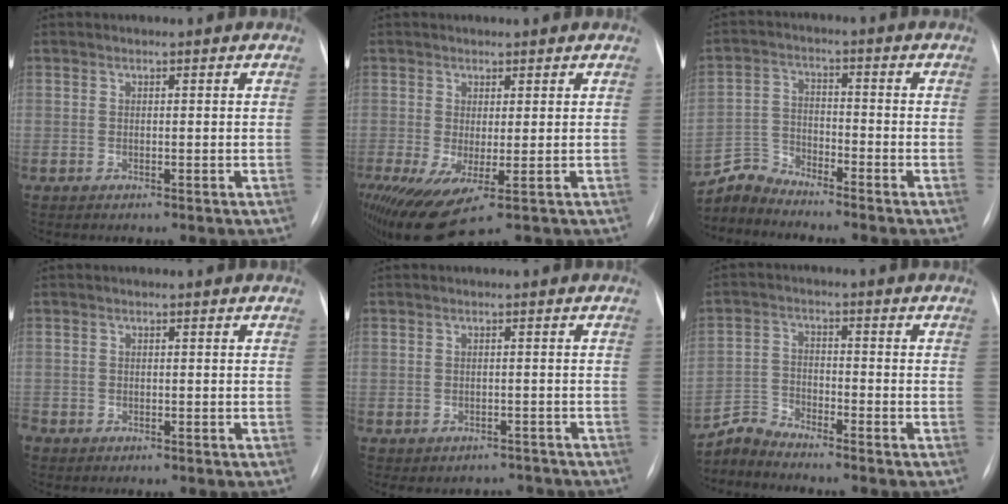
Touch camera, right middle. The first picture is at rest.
{"total": 6.9, "force": [-2.4, 1.5, 6.3], "torque": [-0.114, -0.021, -0.032]}
{"total": 5.2, "force": [-5.1, 0.0, -0.9], "torque": [0.014, -0.001, -0.100]}
{"total": 1.4, "force": [-0.8, 1.1, 0.4], "torque": [-0.007, 0.003, -0.011]}
{"total": 3.7, "force": [-3.1, 2.1, -0.1], "torque": [0.005, 0.021, -0.036]}
{"total": 4.4, "force": [-4.3, -0.2, -0.7], "torque": [0.010, -0.010, -0.086]}